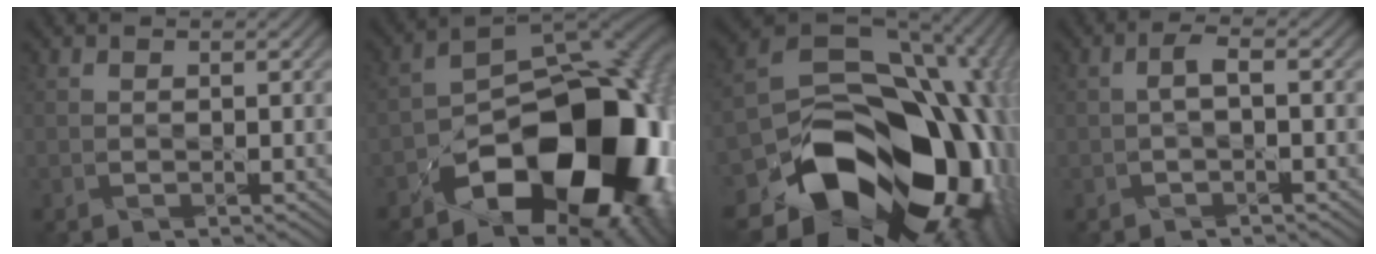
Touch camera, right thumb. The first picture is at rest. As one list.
[{"total": 18.6, "force": [-7.7, 10.7, 13.2], "torque": [-0.170, -0.027, -0.114]}, {"total": 20.3, "force": [-7.4, 14.8, 11.8], "torque": [-0.220, -0.054, -0.105]}, {"total": 1.3, "force": [-0.4, 0.1, 1.2], "torque": [-0.029, 0.008, -0.007]}]